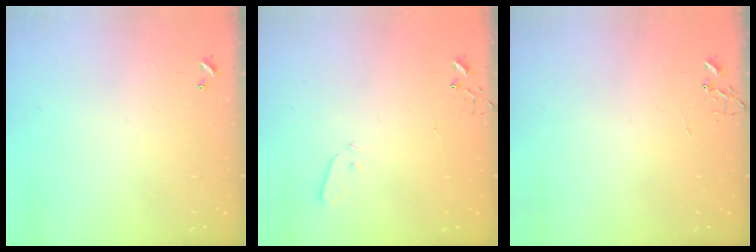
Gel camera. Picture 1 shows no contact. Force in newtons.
{"total": 3.0, "press": 3.0, "slide": 0.3}
{"total": 0.0}